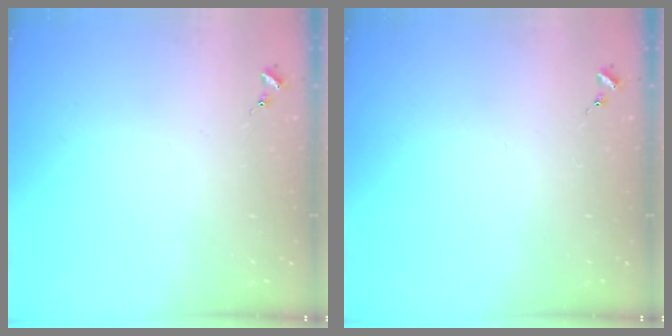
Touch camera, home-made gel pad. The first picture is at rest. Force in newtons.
{"total": 0.0}